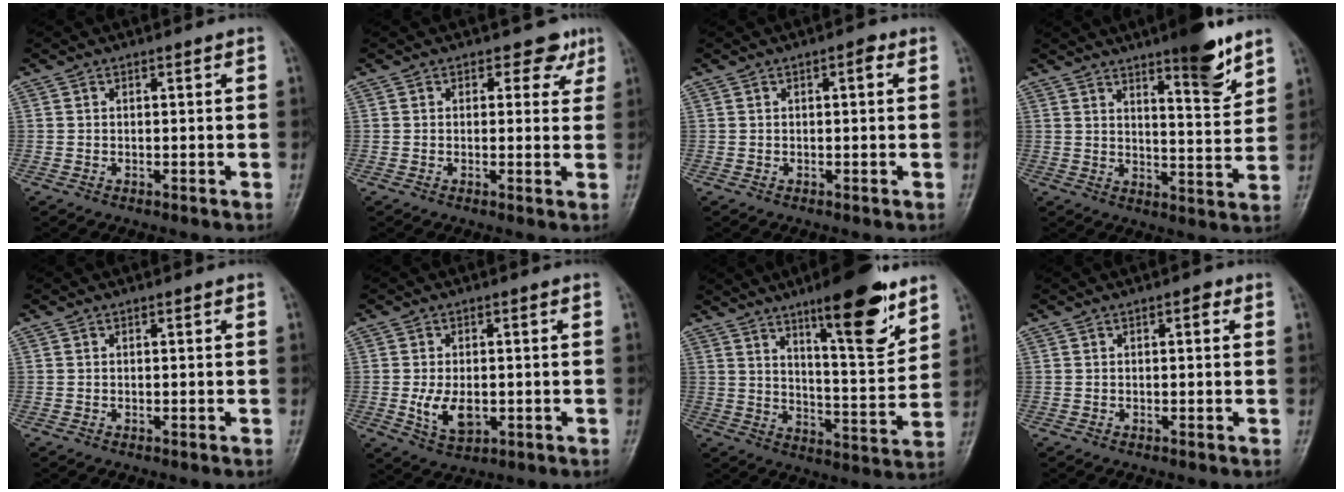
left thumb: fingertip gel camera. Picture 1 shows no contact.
{"total": 3.7, "force": [2.2, 2.7, 1.4], "torque": [0.017, -0.005, 0.021]}
{"total": 2.0, "force": [0.6, 0.8, 1.6], "torque": [-0.019, 0.003, 0.004]}
{"total": 10.5, "force": [7.0, 2.3, 7.5], "torque": [-0.088, -0.049, 0.104]}
{"total": 0.0}
{"total": 6.7, "force": [-1.1, 4.1, 5.2], "torque": [-0.088, -0.009, -0.012]}
{"total": 16.4, "force": [10.2, 3.9, 12.2], "torque": [-0.153, -0.068, 0.161]}
{"total": 1.6, "force": [0.6, 0.8, 1.3], "torque": [-0.011, 0.003, 0.005]}